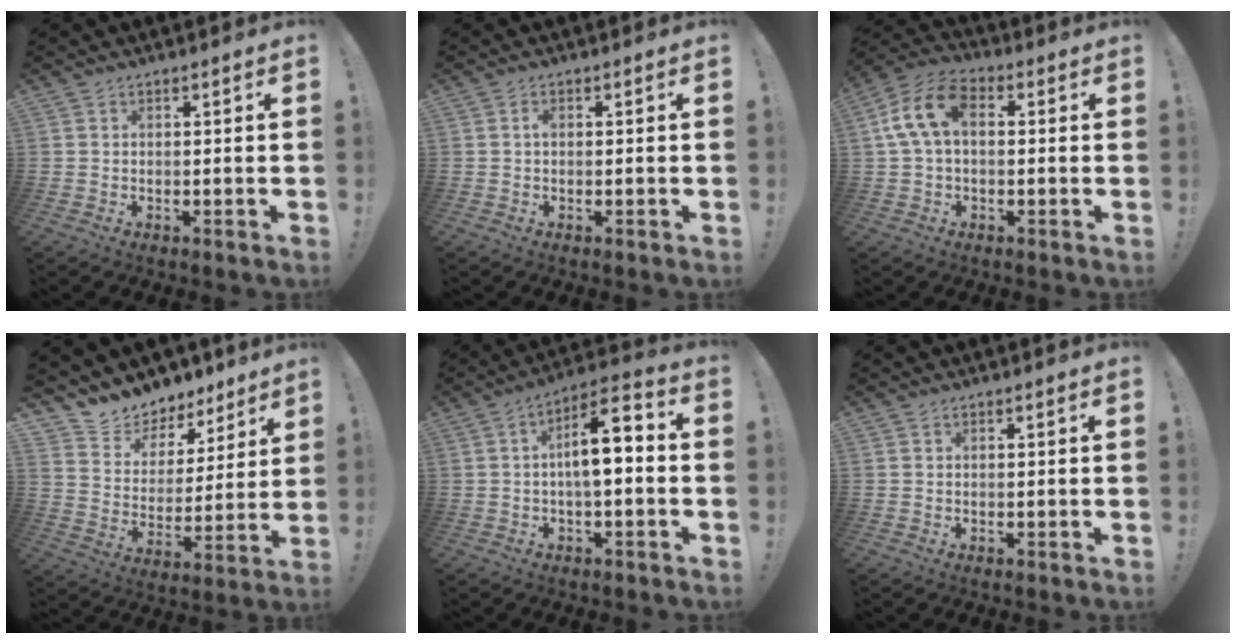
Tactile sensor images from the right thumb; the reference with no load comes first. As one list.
[{"total": 1.0, "force": [-0.1, 0.6, 0.8], "torque": [-0.022, 0.007, -0.002]}, {"total": 12.2, "force": [2.1, 7.4, 9.4], "torque": [-0.193, 0.010, 0.042]}, {"total": 8.7, "force": [7.3, 4.7, 0.3], "torque": [-0.021, -0.072, 0.136]}, {"total": 10.6, "force": [-0.2, 3.4, 10.1], "torque": [-0.150, 0.001, -0.006]}, {"total": 0.0}]